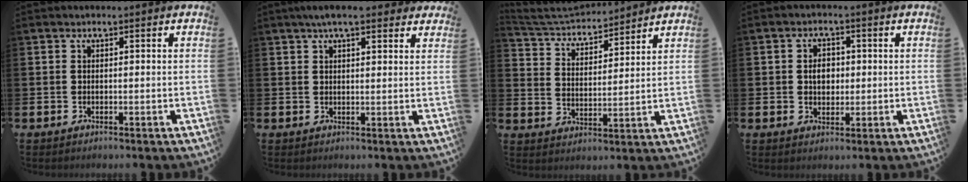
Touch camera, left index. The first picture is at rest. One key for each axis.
{"total": 4.4, "fx": 3.6, "fy": 1.1, "fz": 2.3, "tx": -0.050, "ty": -0.005, "tz": 0.065}
{"total": 5.4, "fx": 5.3, "fy": 1.1, "fz": 0.7, "tx": -0.038, "ty": -0.040, "tz": 0.089}
{"total": 3.0, "fx": 0.3, "fy": 2.3, "fz": 1.9, "tx": -0.010, "ty": -0.001, "tz": -0.005}